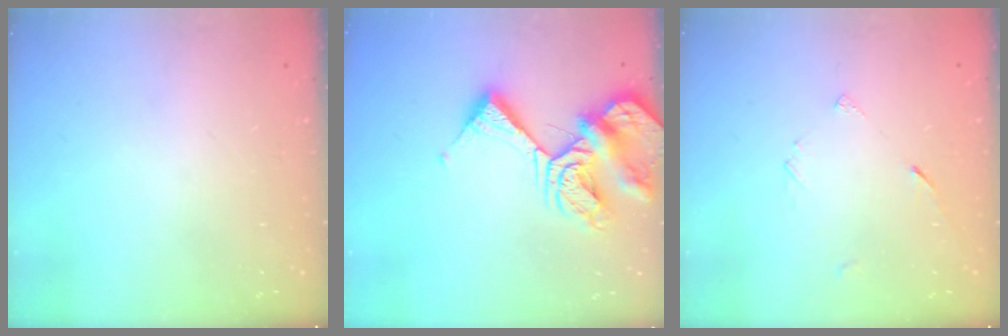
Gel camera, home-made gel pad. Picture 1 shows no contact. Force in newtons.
{"total": 13.2, "press": 13.1, "slide": 1.5}
{"total": 3.5, "press": 3.5, "slide": 0.3}